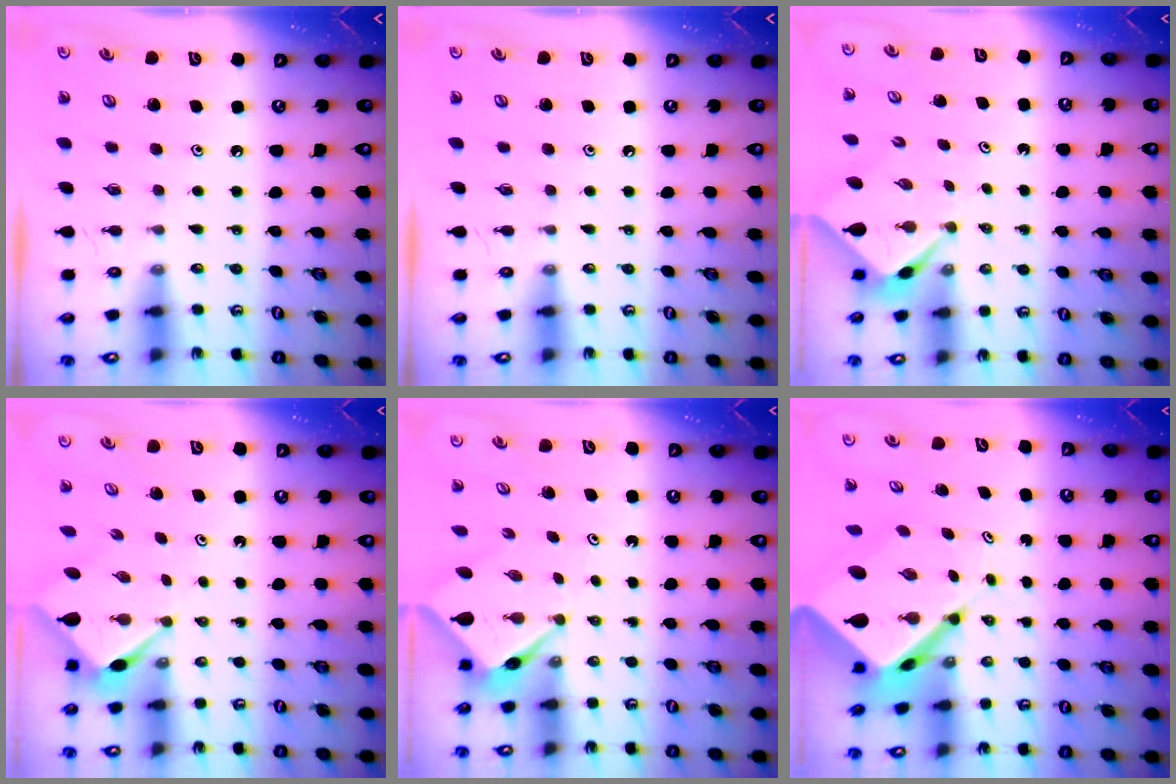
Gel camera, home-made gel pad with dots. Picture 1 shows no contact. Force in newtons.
{"total": 0.0}
{"total": 2.1, "press": 2.1, "slide": 0.3}
{"total": 3.1, "press": 3.1, "slide": 0.3}
{"total": 3.9, "press": 3.9, "slide": 0.2}
{"total": 8.9, "press": 8.9, "slide": 0.8}